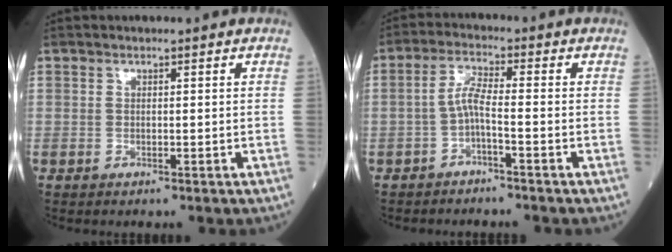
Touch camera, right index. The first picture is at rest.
{"total": 3.7, "force": [-1.6, 0.3, 3.3], "torque": [-0.067, 0.011, -0.033]}